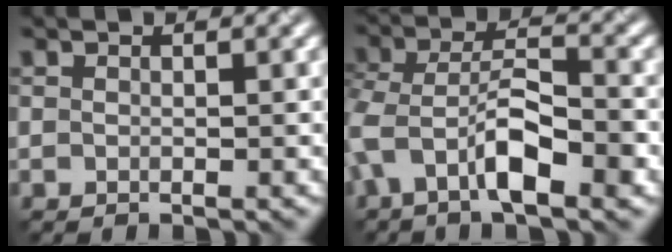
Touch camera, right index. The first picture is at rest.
{"total": 5.8, "force": [-2.2, 2.6, 4.7], "torque": [-0.091, 0.012, -0.042]}